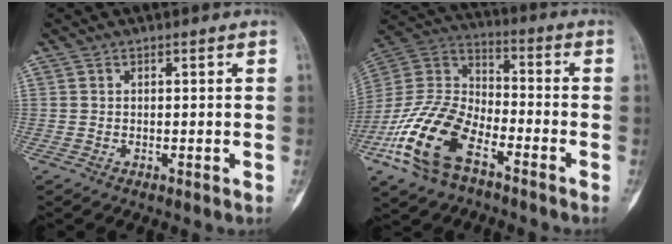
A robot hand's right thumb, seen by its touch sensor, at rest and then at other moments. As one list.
[{"total": 18.8, "force": [-9.3, 9.7, 13.1], "torque": [-0.263, 0.051, -0.185]}]